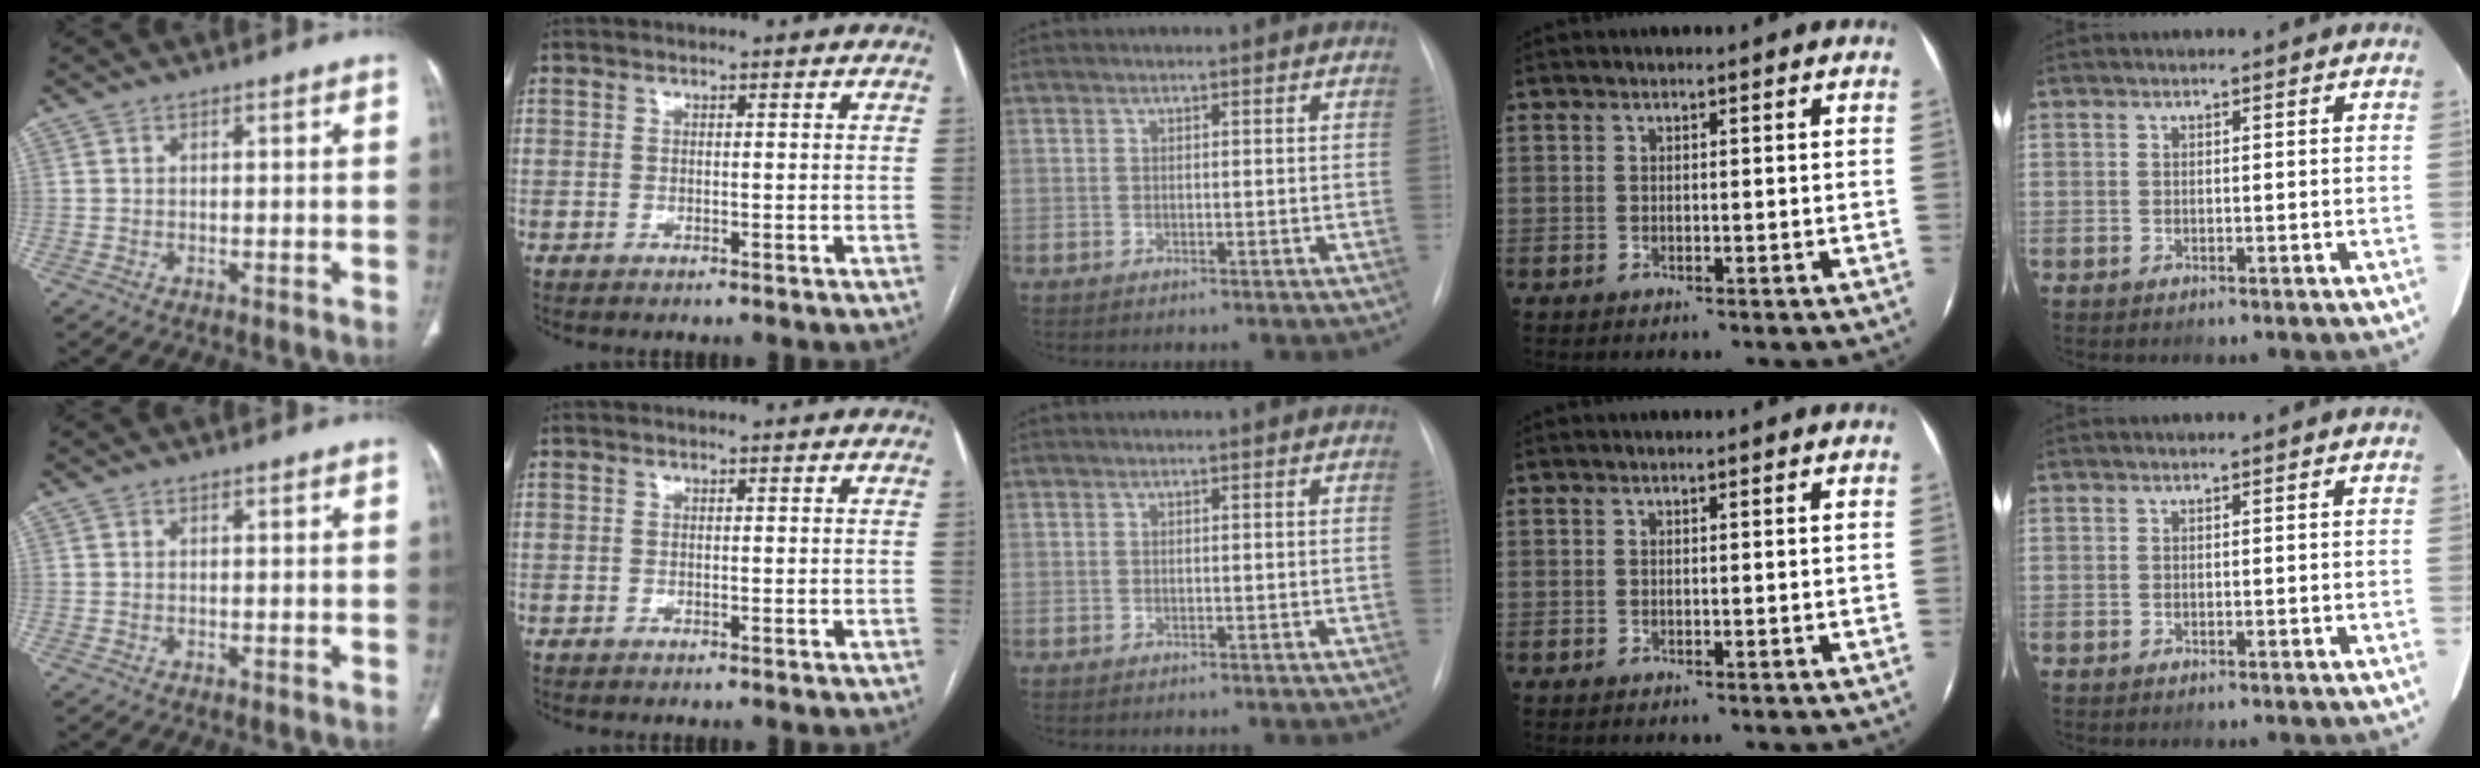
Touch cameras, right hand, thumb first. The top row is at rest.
{}